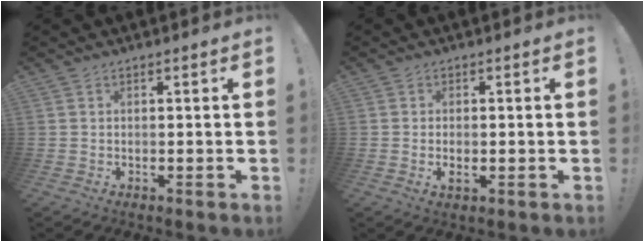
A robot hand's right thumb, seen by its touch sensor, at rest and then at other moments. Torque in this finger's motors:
{"motor_torque": [-0.26, -0.15, -0.03, 0.19, -0.02]}